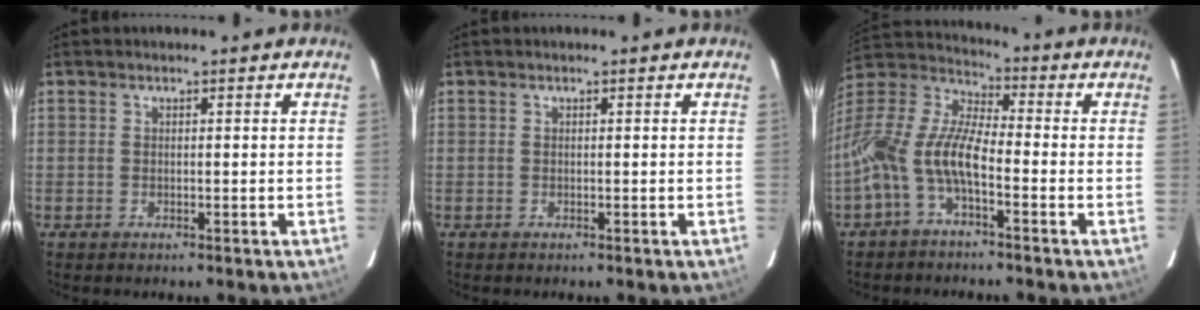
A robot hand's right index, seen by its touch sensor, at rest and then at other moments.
{"total": 0.0}
{"total": 13.2, "force": [-5.1, 5.0, 11.1], "torque": [-0.229, 0.003, -0.109]}